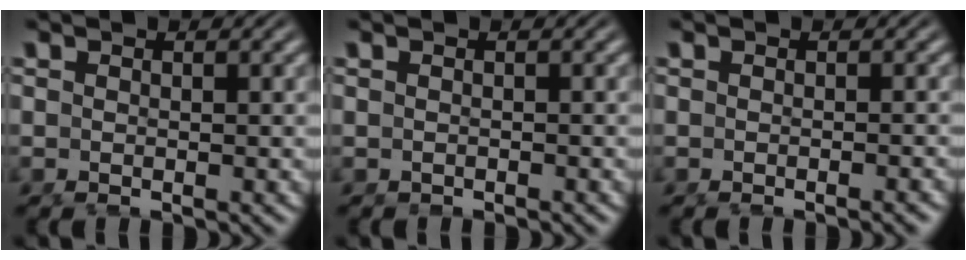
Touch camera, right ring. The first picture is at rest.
{"total": 0.9, "force": [-0.9, -0.1, 0.2], "torque": [-0.005, -0.006, -0.010]}
{"total": 1.0, "force": [-0.8, -0.3, 0.4], "torque": [-0.005, 0.004, -0.014]}